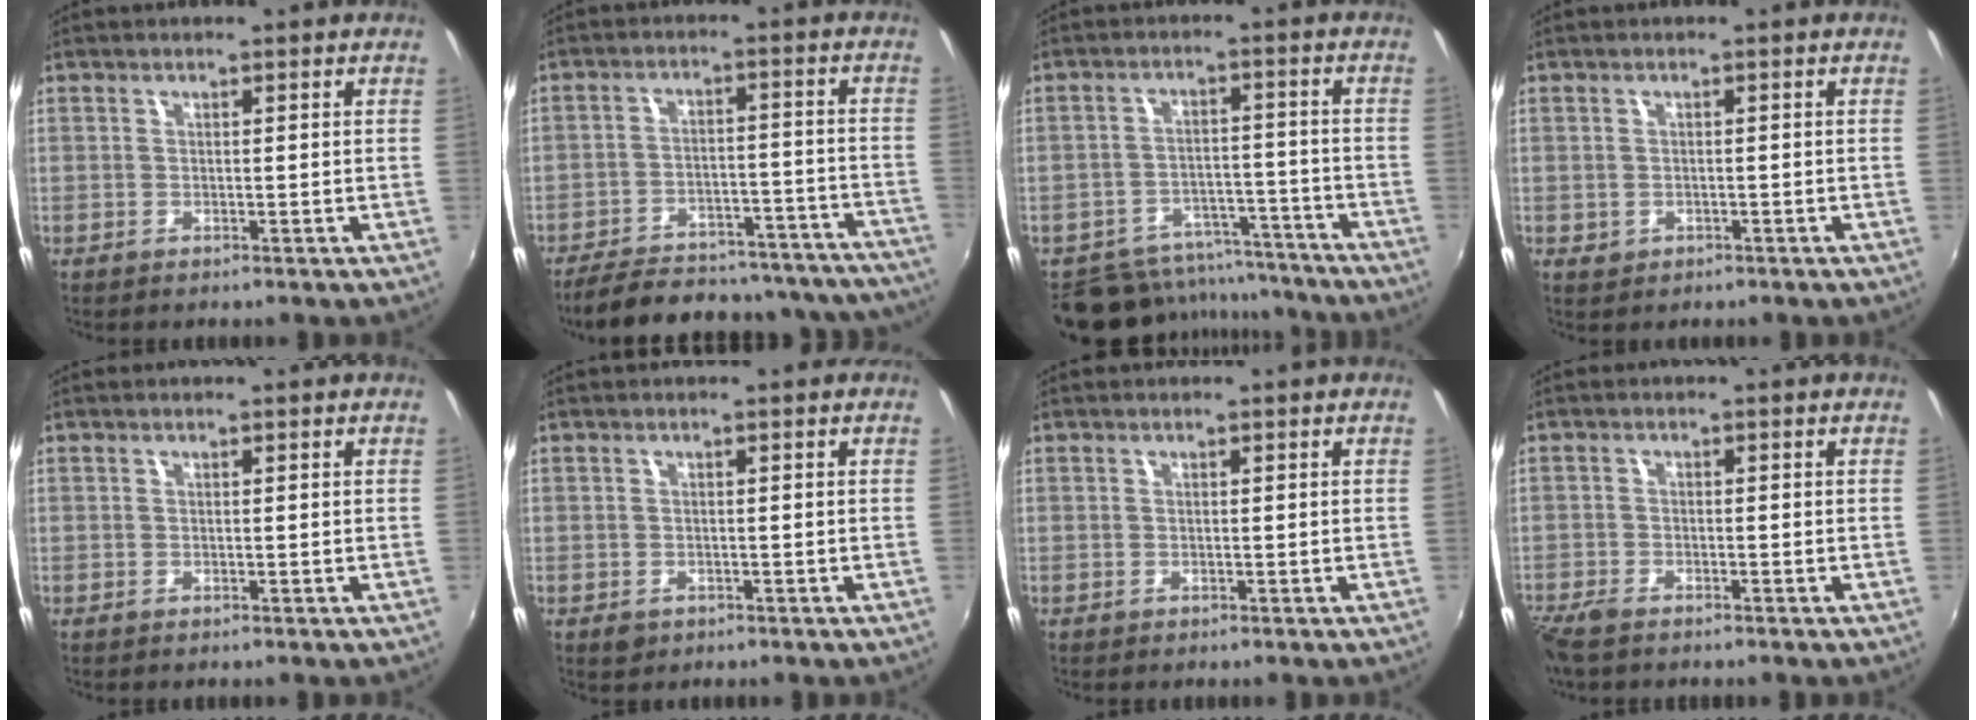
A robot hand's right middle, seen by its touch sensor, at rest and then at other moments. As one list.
[{"total": 28.9, "force": [-25.6, 8.9, 10.0], "torque": [-0.182, 0.027, -0.310]}, {"total": 13.9, "force": [-12.0, 6.3, 3.1], "torque": [-0.078, 0.027, -0.155]}, {"total": 1.8, "force": [-0.5, 1.6, 0.7], "torque": [-0.013, -0.004, -0.005]}, {"total": 0.0}, {"total": 1.9, "force": [-0.9, 1.5, 0.7], "torque": [-0.015, -0.004, -0.011]}, {"total": 0.0}, {"total": 4.7, "force": [-3.9, 1.4, 2.2], "torque": [-0.060, -0.021, -0.077]}]